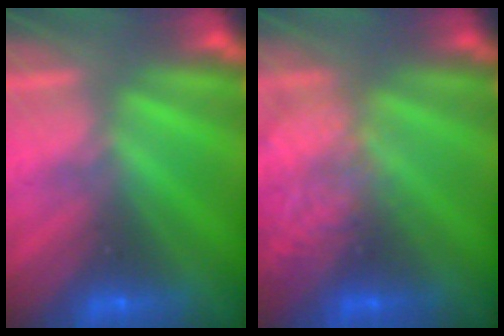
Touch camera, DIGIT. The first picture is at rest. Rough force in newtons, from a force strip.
{"total": 2.1}